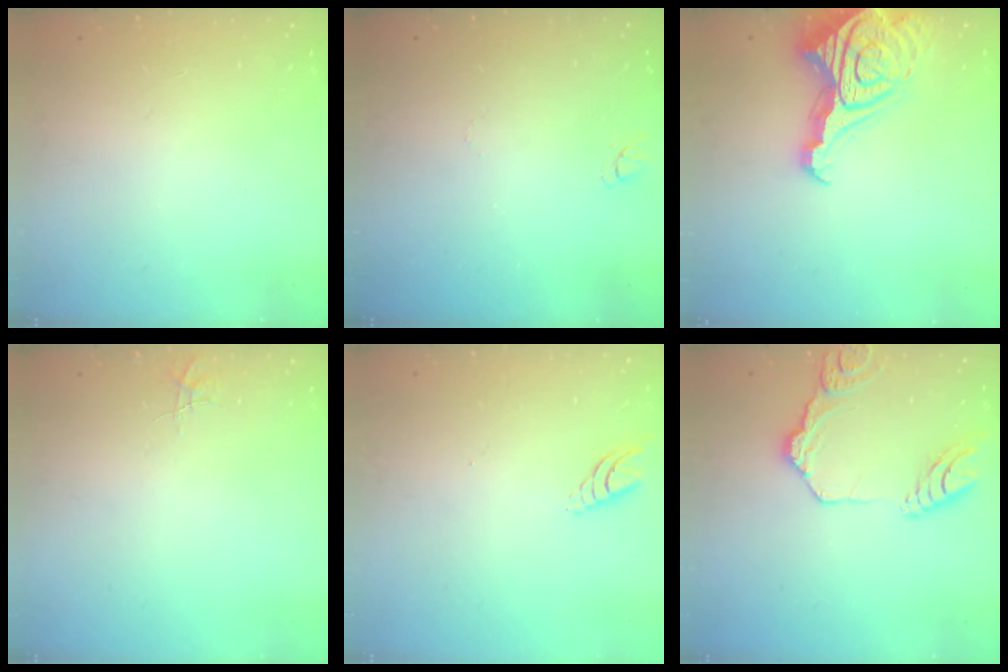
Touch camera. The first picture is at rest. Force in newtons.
{"total": 4.4, "press": 4.3, "slide": 0.5}
{"total": 18.5, "press": 18.4, "slide": 1.8}
{"total": 3.3, "press": 3.3, "slide": 0.4}
{"total": 7.0, "press": 7.0, "slide": 0.7}
{"total": 15.4, "press": 15.3, "slide": 1.5}